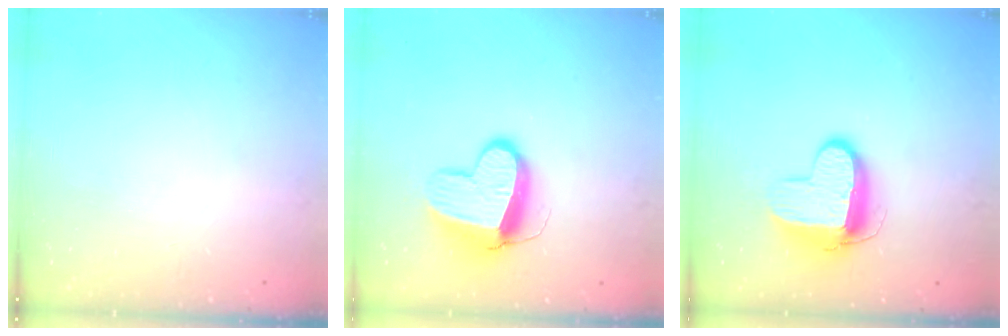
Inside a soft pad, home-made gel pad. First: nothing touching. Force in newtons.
{"total": 11.5, "press": 11.4, "slide": 1.3}
{"total": 10.4, "press": 10.3, "slide": 0.9}